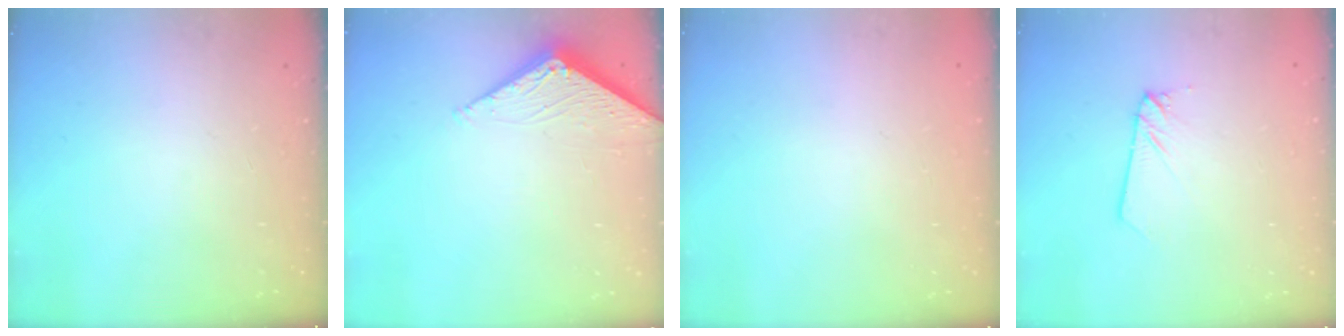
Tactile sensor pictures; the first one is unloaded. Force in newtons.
{"total": 2.6, "press": 2.6, "slide": 0.3}
{"total": 0.0}
{"total": 2.4, "press": 2.4, "slide": 0.1}